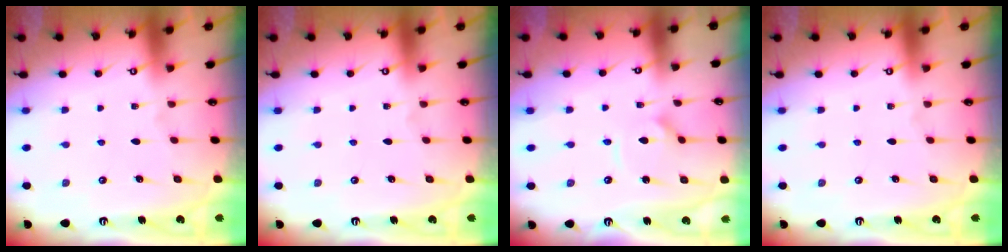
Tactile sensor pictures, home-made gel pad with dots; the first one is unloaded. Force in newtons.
{"total": 0.0}
{"total": 4.8, "press": 4.8, "slide": 0.4}
{"total": 0.0}